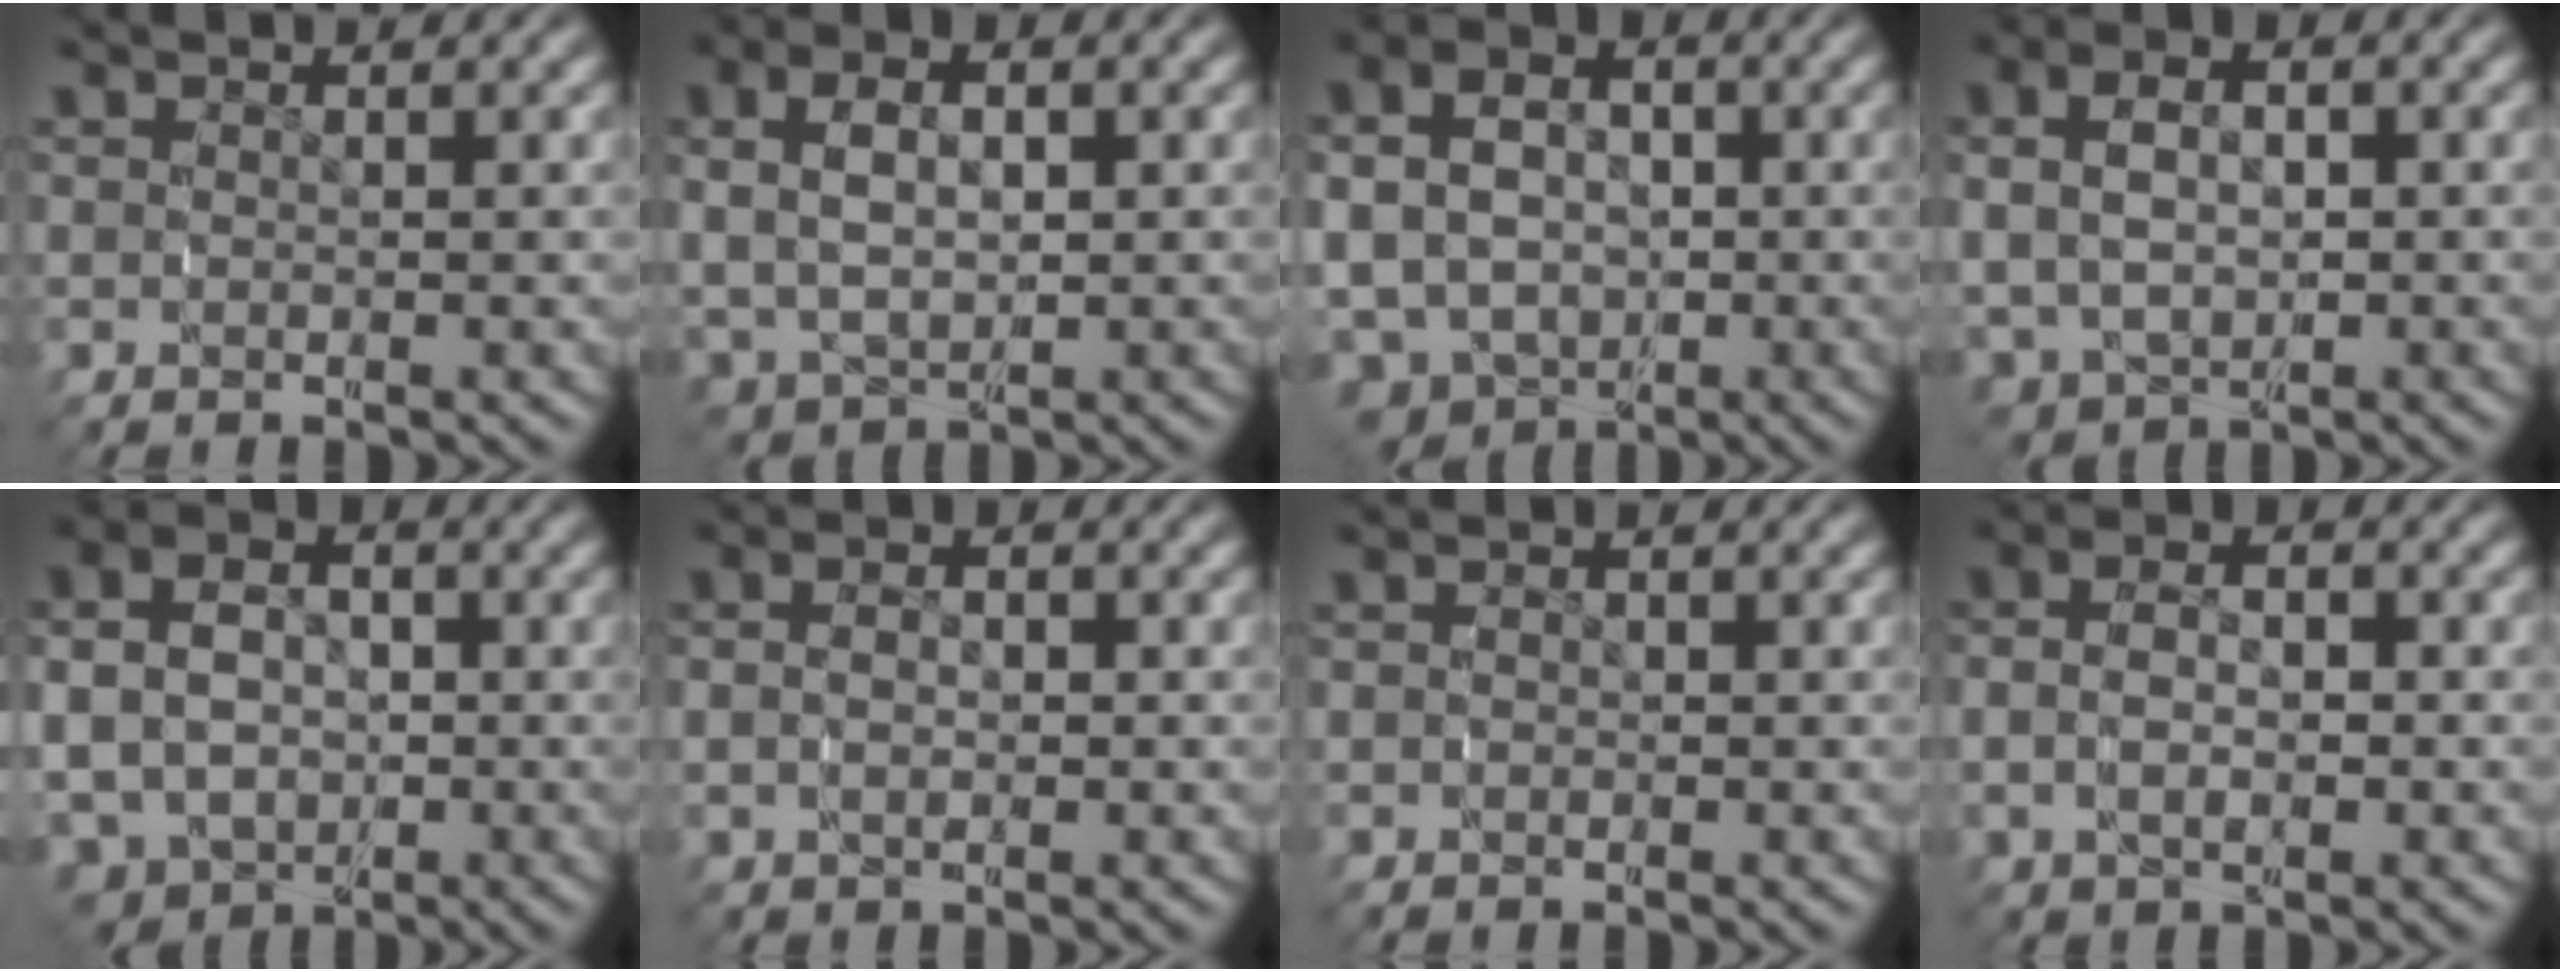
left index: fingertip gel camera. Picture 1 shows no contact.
{"total": 5.9, "force": [0.6, 4.6, 3.8], "torque": [-0.090, -0.010, 0.022]}
{"total": 11.6, "force": [-3.0, 10.3, 4.4], "torque": [-0.107, -0.055, -0.041]}
{"total": 6.3, "force": [-0.4, 5.2, 3.6], "torque": [-0.089, -0.024, 0.010]}
{"total": 11.0, "force": [-2.8, 9.6, 4.6], "torque": [-0.104, -0.047, -0.037]}
{"total": 2.5, "force": [-0.2, 1.8, 1.7], "torque": [-0.042, -0.002, -0.002]}
{"total": 0.8, "force": [-0.3, 0.8, 0.1], "torque": [-0.009, 0.002, -0.006]}
{"total": 4.0, "force": [-0.3, 2.8, 2.8], "torque": [-0.062, -0.002, -0.004]}